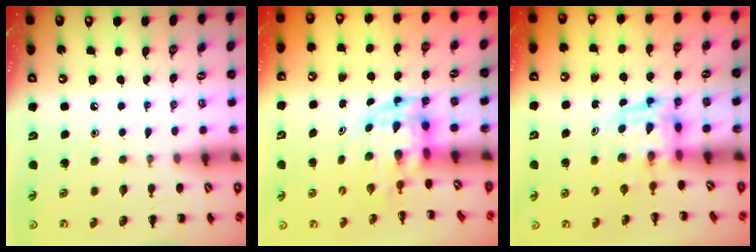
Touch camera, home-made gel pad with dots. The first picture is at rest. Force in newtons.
{"total": 3.6, "press": 3.5, "slide": 0.8}
{"total": 3.8, "press": 3.7, "slide": 0.7}